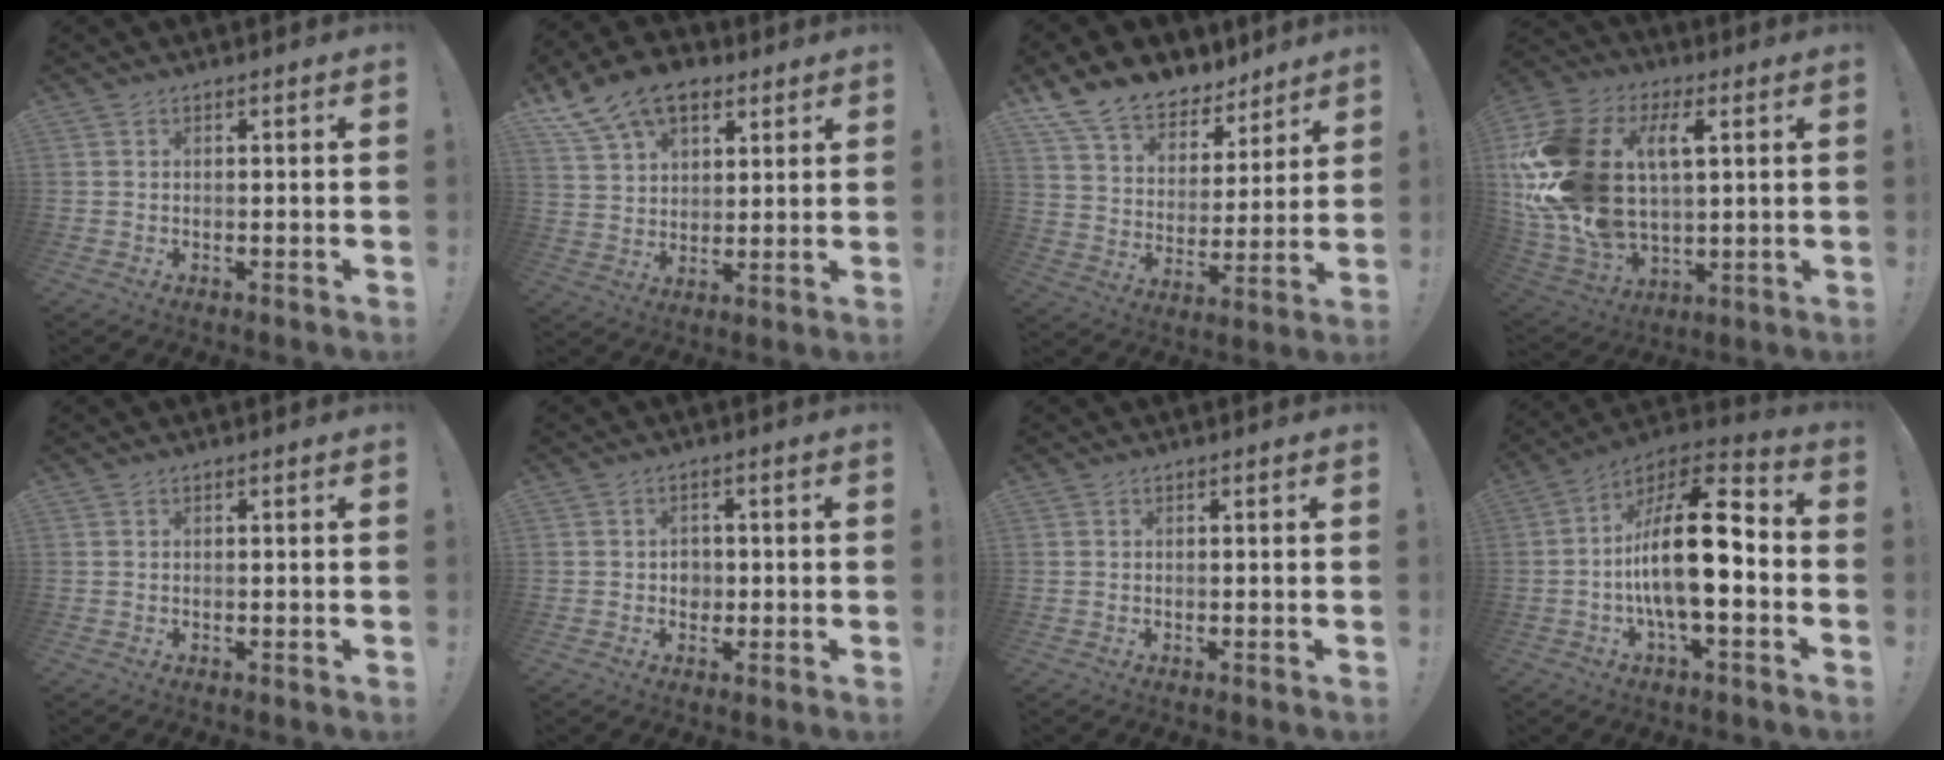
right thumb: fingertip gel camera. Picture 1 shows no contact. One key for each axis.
{"total": 14.5, "fx": 8.7, "fy": 9.2, "fz": 7.1, "tx": -0.122, "ty": -0.043, "tz": 0.166}
{"total": 13.6, "fx": 10.7, "fy": 7.3, "fz": 4.2, "tx": -0.078, "ty": -0.079, "tz": 0.200}
{"total": 25.8, "fx": 5.6, "fy": 16.5, "fz": 19.0, "tx": -0.385, "ty": -0.015, "tz": 0.106}
{"total": 0.0}
{"total": 3.3, "fx": -0.2, "fy": 3.1, "fz": 1.3, "tx": -0.014, "ty": -0.002, "tz": -0.007}
{"total": 0.0}
{"total": 21.0, "fx": -2.8, "fy": 7.8, "fz": 19.3, "tx": -0.344, "ty": 0.020, "tz": -0.047}